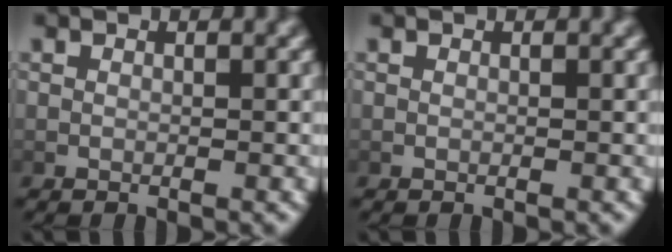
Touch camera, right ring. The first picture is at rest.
{"total": 0.0}